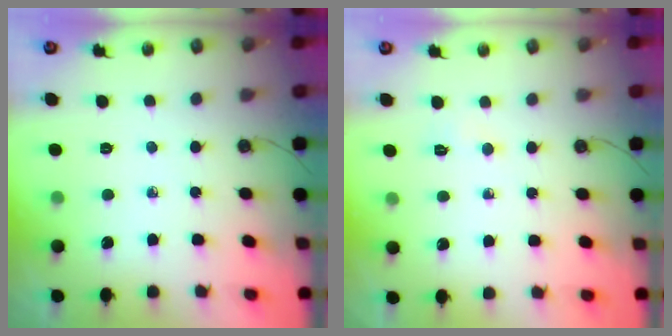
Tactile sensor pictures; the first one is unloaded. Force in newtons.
{"total": 3.2, "press": 3.2, "slide": 0.5}